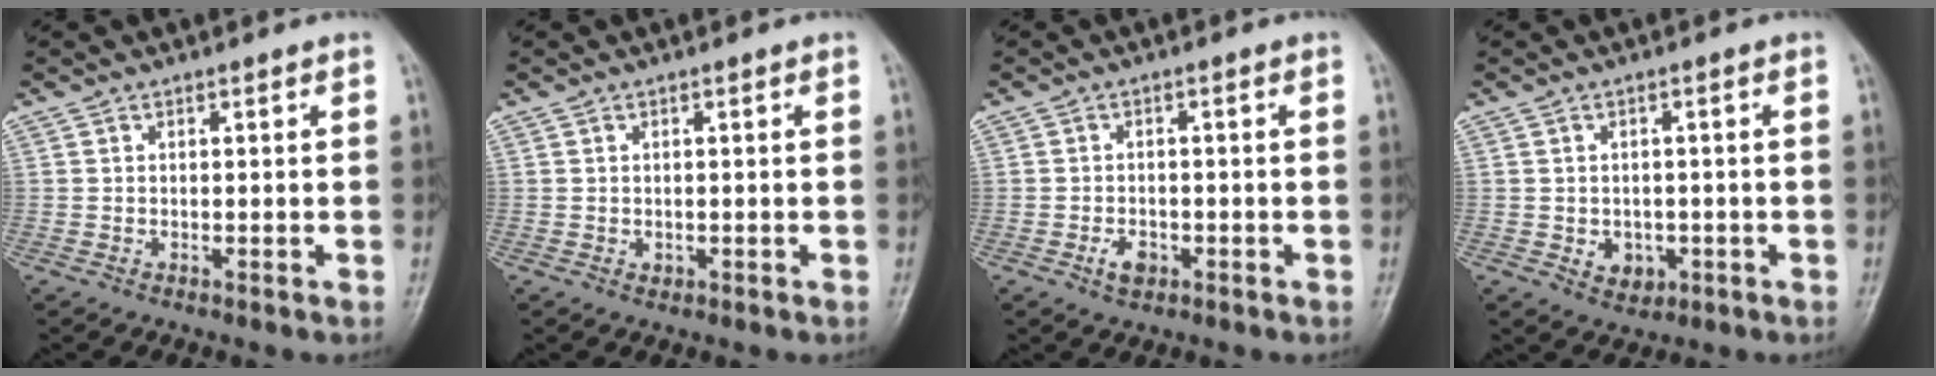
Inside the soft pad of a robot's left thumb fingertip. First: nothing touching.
{"total": 0.8, "force": [-0.1, 0.6, 0.5], "torque": [-0.001, 0.001, 0.000]}
{"total": 3.1, "force": [-1.5, 2.0, 1.9], "torque": [-0.030, 0.006, -0.024]}
{"total": 3.9, "force": [-1.0, 3.2, 2.0], "torque": [-0.012, 0.004, -0.004]}